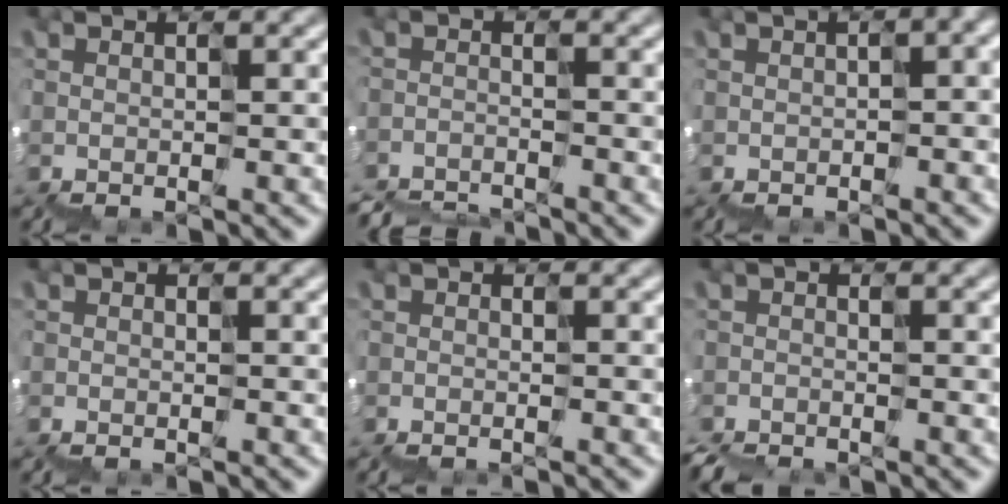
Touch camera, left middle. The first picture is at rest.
{"total": 4.5, "force": [-4.1, -0.6, -1.7], "torque": [0.002, -0.017, -0.068]}
{"total": 8.5, "force": [-0.4, 3.8, 7.6], "torque": [-0.081, 0.023, 0.006]}
{"total": 0.8, "force": [-0.8, 0.1, 0.0], "torque": [0.007, -0.007, -0.007]}
{"total": 1.1, "force": [-1.1, 0.1, 0.0], "torque": [0.009, -0.009, -0.007]}
{"total": 3.1, "force": [-3.1, 0.2, 0.2], "torque": [-0.006, -0.014, -0.035]}